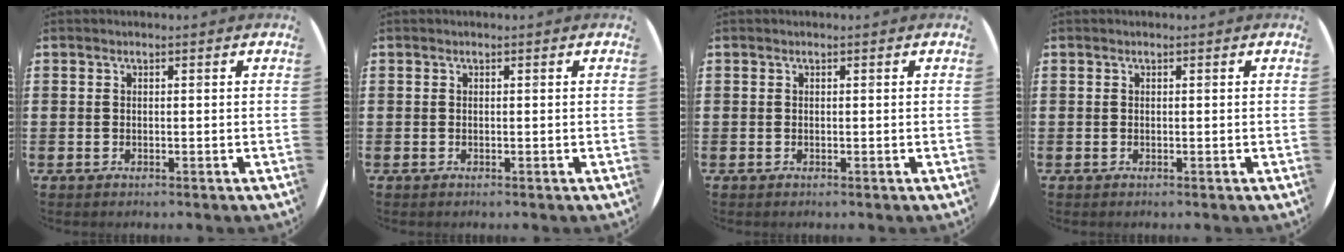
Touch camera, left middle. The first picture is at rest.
{"total": 0.0}
{"total": 0.0}
{"total": 0.0}